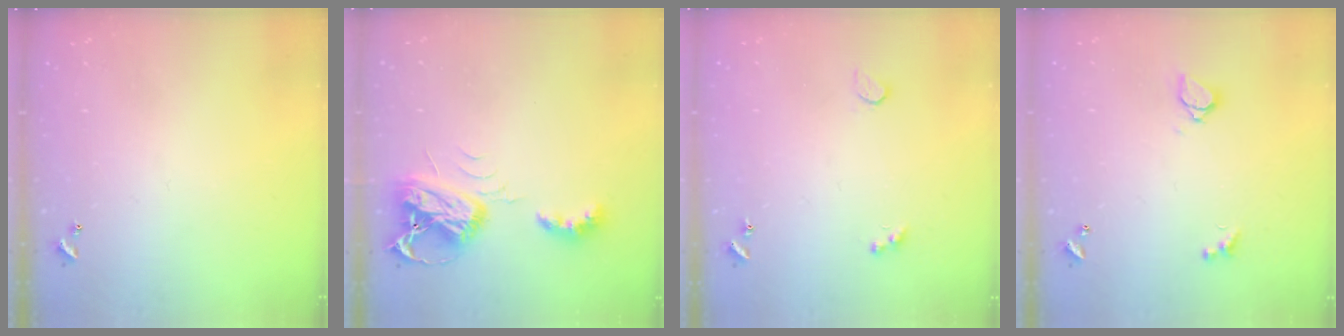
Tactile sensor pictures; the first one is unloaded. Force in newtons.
{"total": 7.9, "press": 7.9, "slide": 0.8}
{"total": 2.6, "press": 2.2, "slide": 1.2}
{"total": 1.6, "press": 1.5, "slide": 0.5}